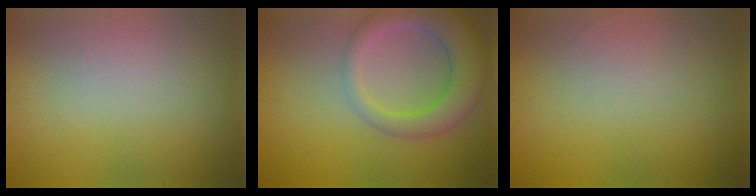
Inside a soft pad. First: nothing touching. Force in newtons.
{"total": 6.4, "press": 6.3, "slide": 0.7}
{"total": 0.0}